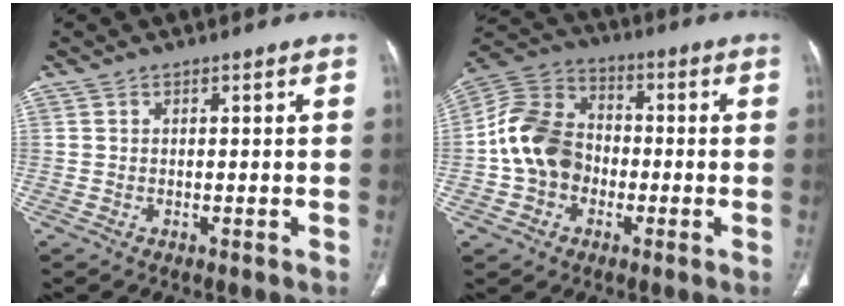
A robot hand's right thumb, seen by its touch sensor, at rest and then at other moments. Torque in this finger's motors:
{"motor_torque": [-0.23, 1.09, 0.20, -0.05, 0.16]}